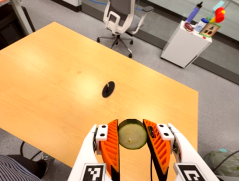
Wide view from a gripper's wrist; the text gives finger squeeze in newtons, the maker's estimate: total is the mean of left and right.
{"total": 9.3, "left": 9.0, "right": 9.6}